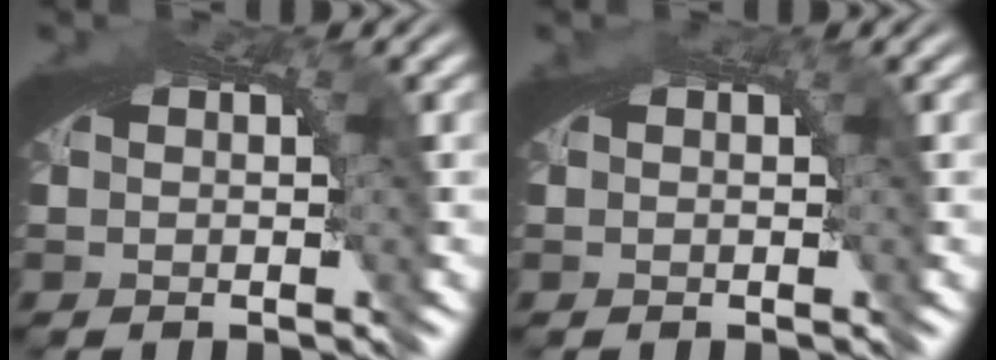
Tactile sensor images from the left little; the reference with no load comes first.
{"total": 1.0, "force": [-0.3, -0.1, -0.9], "torque": [0.009, -0.006, -0.003]}